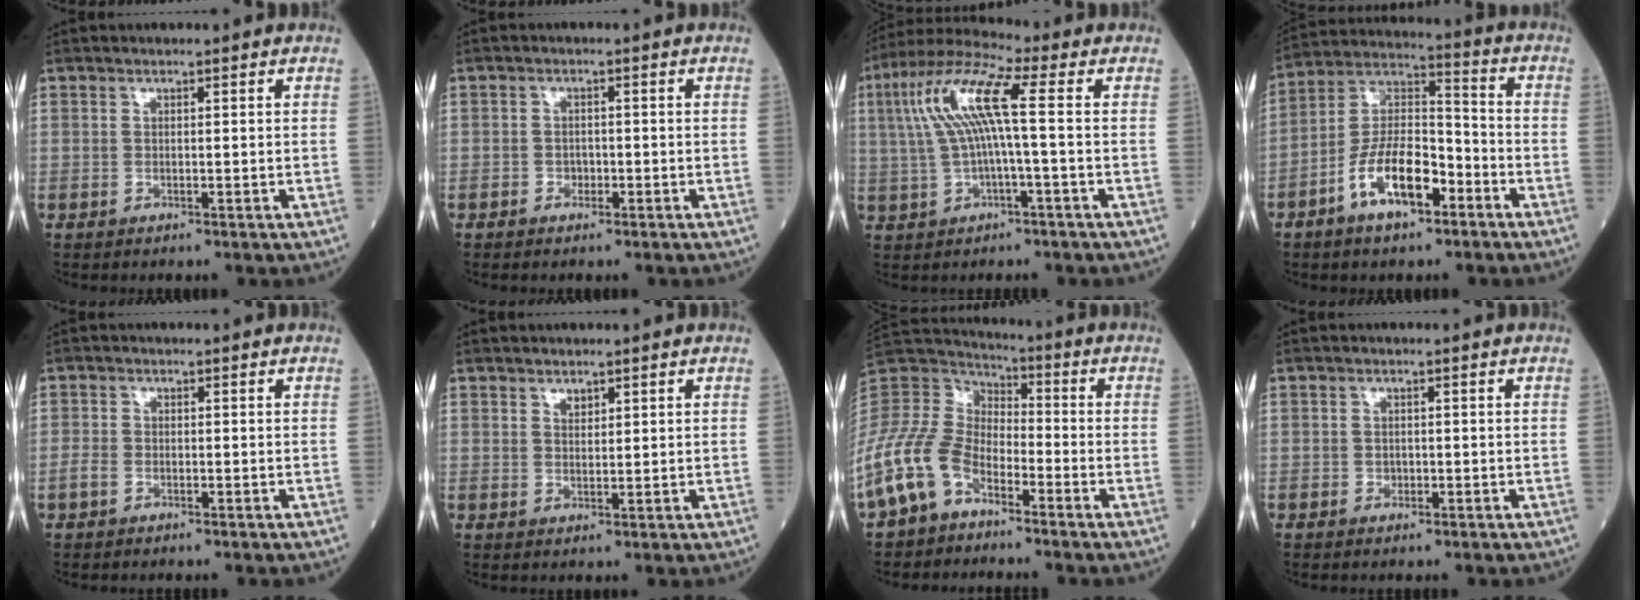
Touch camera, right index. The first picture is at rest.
{"total": 1.3, "force": [-0.7, 1.0, 0.6], "torque": [-0.006, 0.005, -0.013]}
{"total": 10.4, "force": [1.3, 1.0, 10.3], "torque": [-0.215, 0.033, 0.020]}
{"total": 12.0, "force": [-5.9, 4.6, 9.4], "torque": [-0.190, 0.013, -0.108]}
{"total": 1.7, "force": [-1.0, 1.0, 1.0], "torque": [-0.026, 0.002, -0.019]}
{"total": 1.4, "force": [1.0, 0.7, 0.6], "torque": [-0.010, -0.001, 0.017]}
{"total": 16.5, "force": [-9.9, 9.8, 8.8], "torque": [-0.220, 0.024, -0.197]}
{"total": 0.8, "force": [-0.4, 0.6, 0.3], "torque": [-0.003, 0.003, -0.007]}